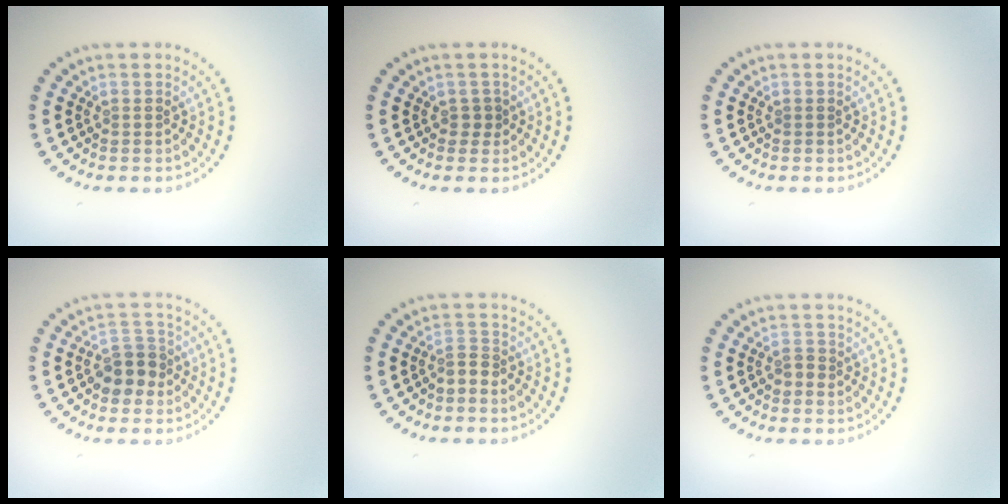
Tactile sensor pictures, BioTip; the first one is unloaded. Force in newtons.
{"total": 0.8, "press": 0.7, "slide": 0.3}
{"total": 0.0}
{"total": 3.4, "press": 3.2, "slide": 1.2}
{"total": 1.6, "press": 1.2, "slide": 1.1}
{"total": 1.2, "press": 1.0, "slide": 0.5}